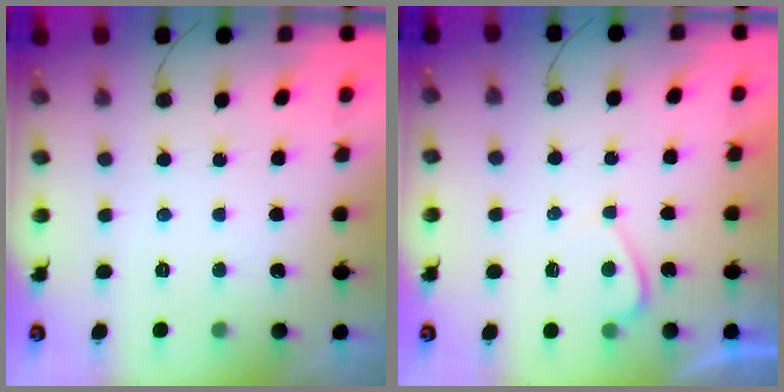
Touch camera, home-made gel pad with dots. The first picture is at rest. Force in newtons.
{"total": 0.6, "press": 0.4, "slide": 0.5}